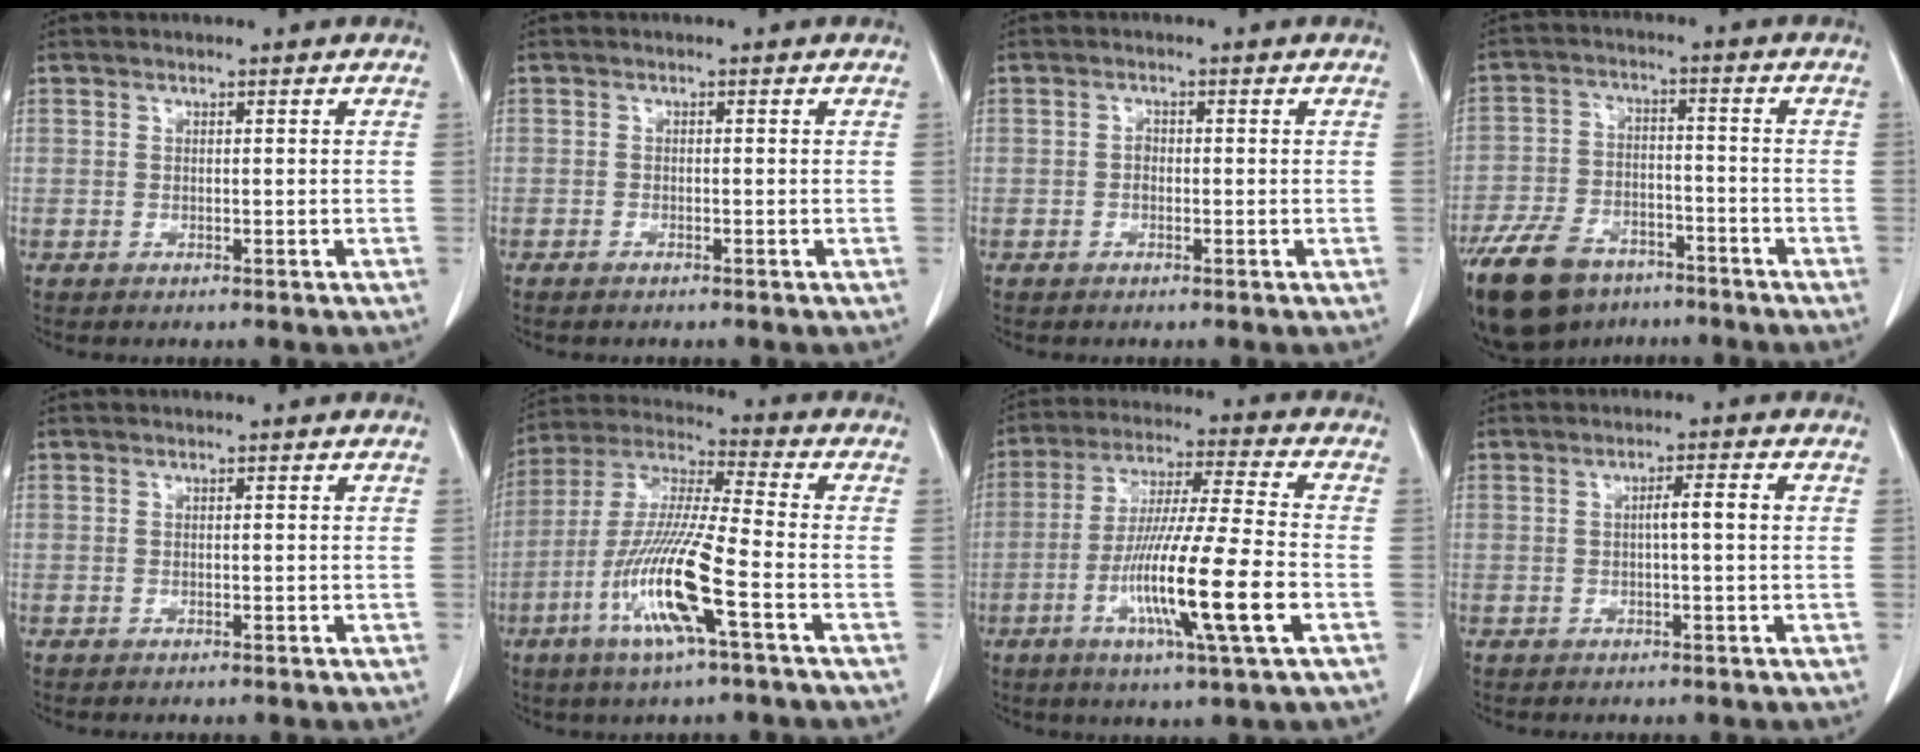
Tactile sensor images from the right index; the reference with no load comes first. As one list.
[{"total": 1.2, "force": [-0.6, 0.6, 0.7], "torque": [-0.015, 0.001, -0.008]}, {"total": 1.6, "force": [-0.2, 1.2, 1.0], "torque": [-0.019, 0.006, -0.005]}, {"total": 19.1, "force": [-12.9, 10.5, 9.3], "torque": [-0.248, -0.013, -0.217]}, {"total": 0.0}, {"total": 15.5, "force": [-5.8, 0.9, 14.3], "torque": [-0.297, -0.013, -0.112]}, {"total": 17.1, "force": [-5.3, 0.2, 16.2], "torque": [-0.305, -0.019, -0.096]}, {"total": 3.4, "force": [0.2, 0.5, 3.3], "torque": [-0.063, 0.010, 0.007]}]